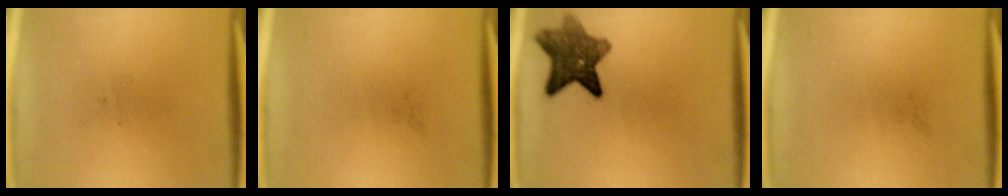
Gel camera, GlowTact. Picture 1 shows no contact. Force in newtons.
{"total": 0.0}
{"total": 8.6}
{"total": 0.0}